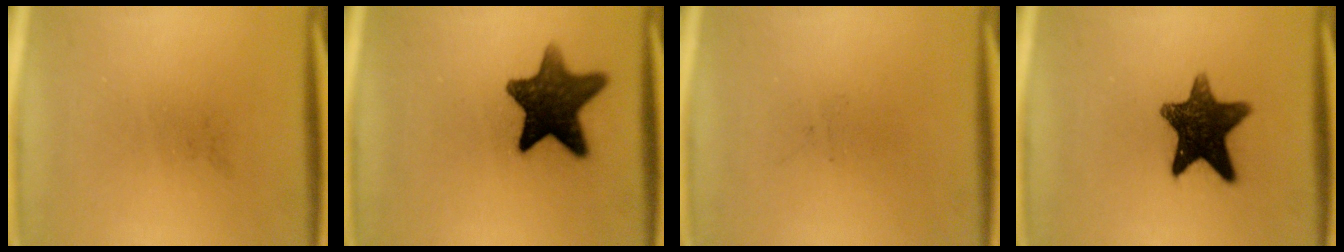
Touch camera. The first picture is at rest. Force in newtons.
{"total": 12.6}
{"total": 0.0}
{"total": 12.8}